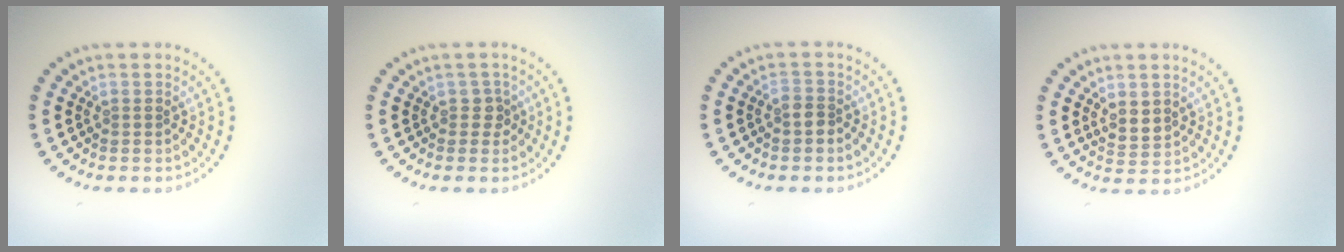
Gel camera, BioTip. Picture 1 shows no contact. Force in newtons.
{"total": 1.1, "press": 0.9, "slide": 0.6}
{"total": 1.4, "press": 1.2, "slide": 0.7}
{"total": 1.9, "press": 1.6, "slide": 1.1}